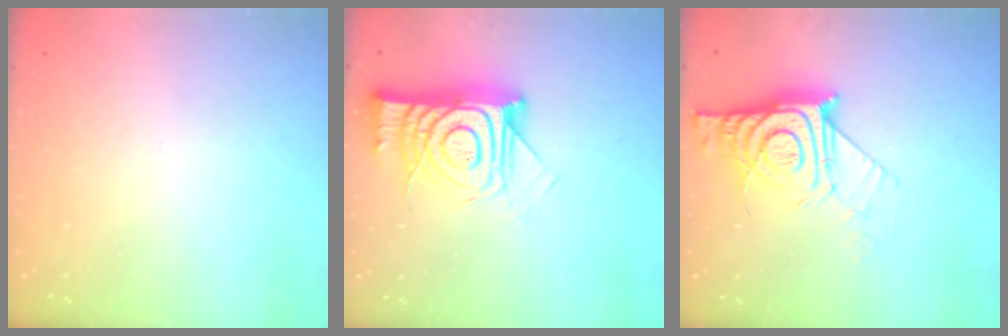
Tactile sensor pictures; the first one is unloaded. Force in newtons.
{"total": 15.6, "press": 15.5, "slide": 1.2}
{"total": 14.0, "press": 13.9, "slide": 1.3}